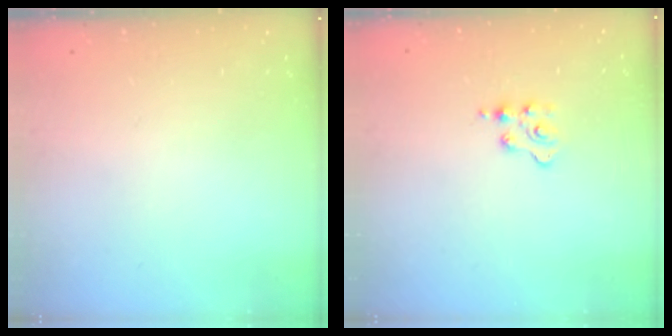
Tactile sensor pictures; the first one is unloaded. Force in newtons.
{"total": 2.9, "press": 2.9, "slide": 0.4}